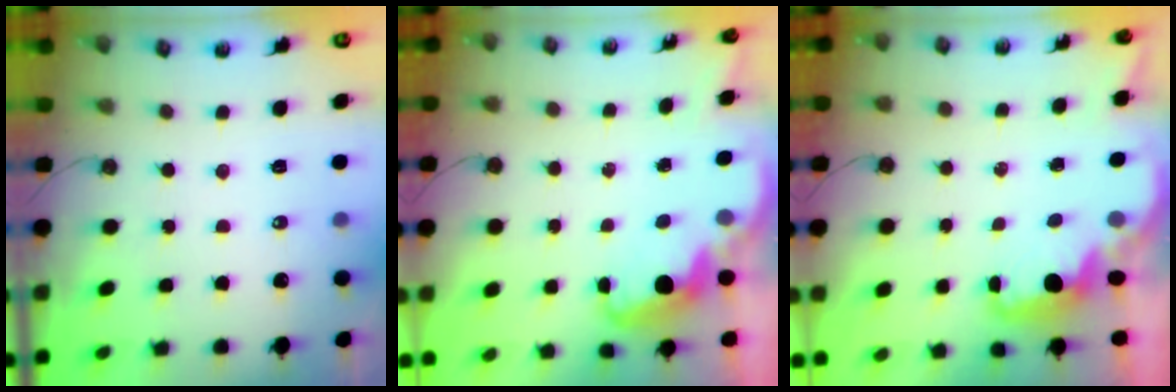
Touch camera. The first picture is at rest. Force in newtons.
{"total": 2.5, "press": 2.5, "slide": 0.4}
{"total": 1.5, "press": 1.3, "slide": 0.7}